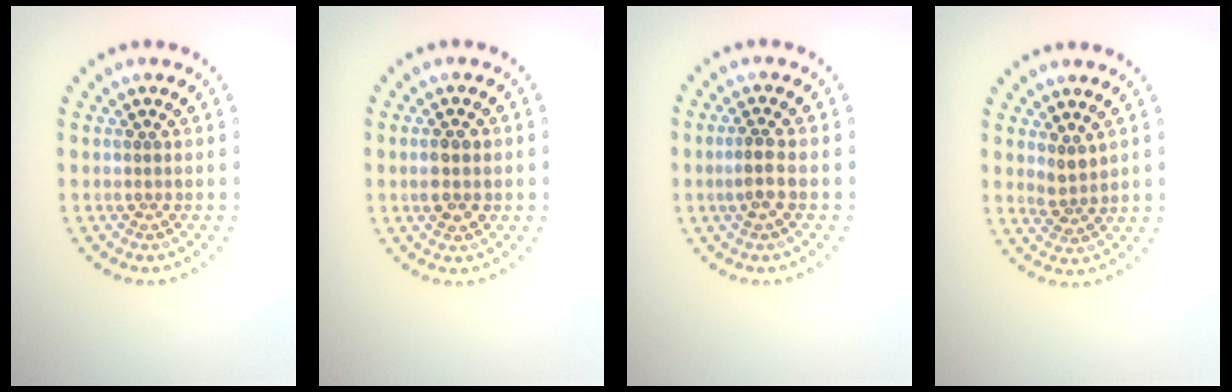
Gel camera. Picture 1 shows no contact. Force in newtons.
{"total": 2.7, "press": 2.7, "slide": 0.1}
{"total": 1.9, "press": 1.7, "slide": 0.9}
{"total": 1.6, "press": 1.4, "slide": 0.8}